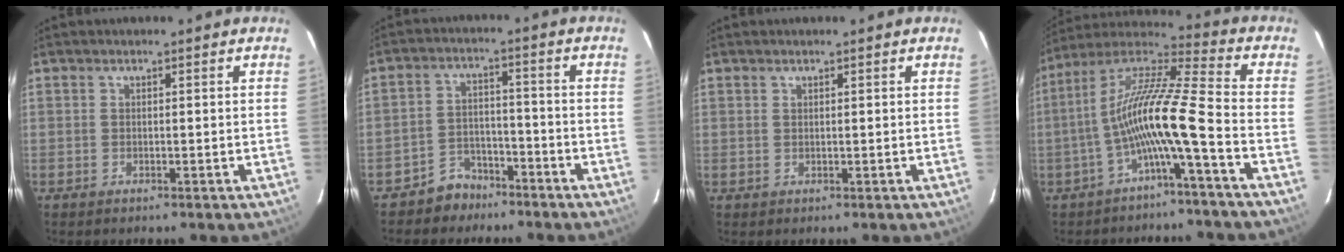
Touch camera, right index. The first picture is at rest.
{"total": 6.2, "force": [-4.9, 3.8, 0.7], "torque": [-0.024, 0.023, -0.078]}
{"total": 0.7, "force": [0.4, 0.6, 0.0], "torque": [0.002, 0.003, 0.006]}
{"total": 13.1, "force": [-4.4, 0.1, 12.3], "torque": [-0.235, 0.013, -0.090]}